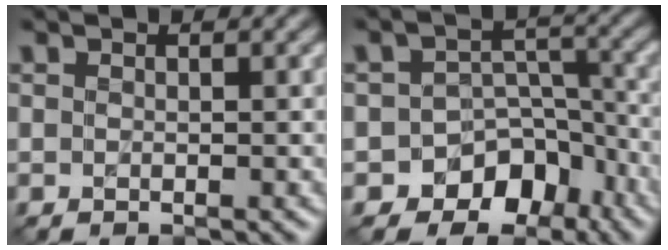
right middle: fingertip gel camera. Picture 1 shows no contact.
{"total": 8.2, "force": [-5.6, 5.5, 2.2], "torque": [0.004, 0.008, -0.083]}